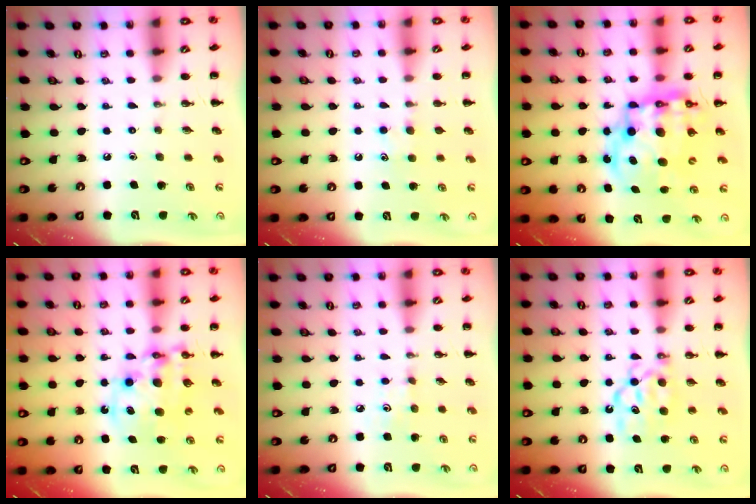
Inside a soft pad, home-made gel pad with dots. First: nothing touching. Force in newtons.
{"total": 5.8, "press": 5.5, "slide": 1.7}
{"total": 15.2, "press": 14.7, "slide": 3.9}
{"total": 12.1, "press": 11.8, "slide": 2.8}
{"total": 3.7, "press": 3.5, "slide": 1.2}
{"total": 8.5, "press": 8.4, "slide": 1.1}